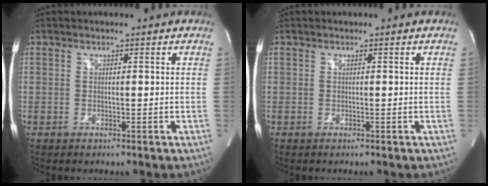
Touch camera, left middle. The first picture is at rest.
{"total": 0.0}